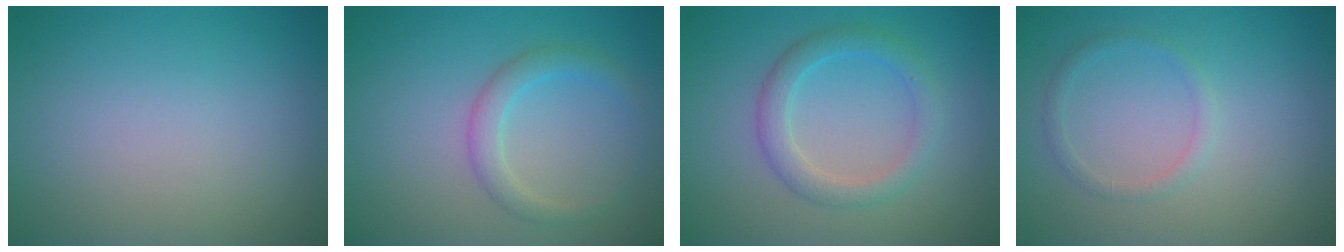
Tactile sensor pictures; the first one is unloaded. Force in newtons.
{"total": 2.3, "press": 2.2, "slide": 0.1}
{"total": 3.0, "press": 3.0, "slide": 0.1}
{"total": 1.2, "press": 1.2, "slide": 0.0}